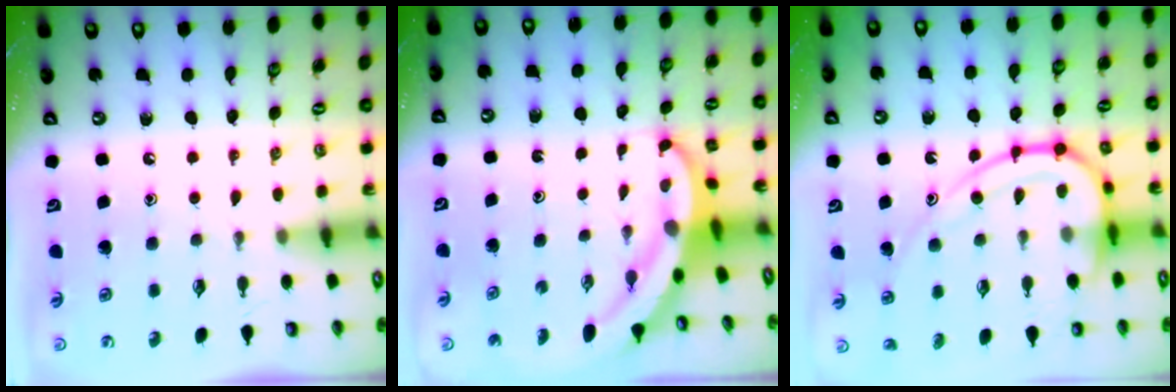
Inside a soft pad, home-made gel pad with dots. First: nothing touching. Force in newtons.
{"total": 5.4, "press": 5.4, "slide": 0.5}
{"total": 15.8, "press": 15.7, "slide": 1.5}